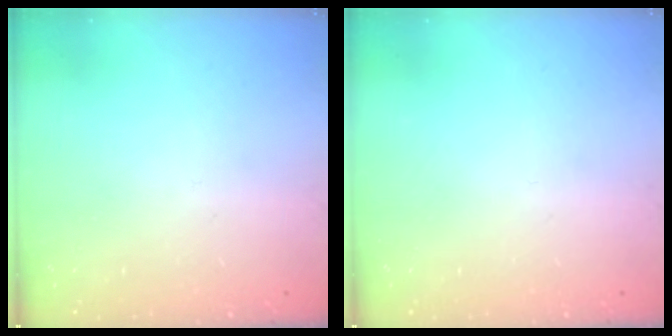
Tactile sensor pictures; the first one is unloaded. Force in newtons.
{"total": 0.0}